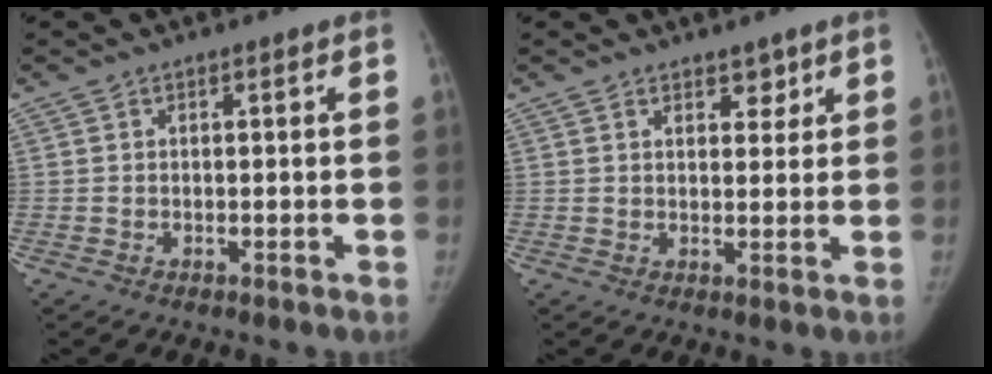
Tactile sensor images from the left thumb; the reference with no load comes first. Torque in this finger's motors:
{"motor_torque": [-0.09, 0.14, 0.16, 0.08, -0.03]}